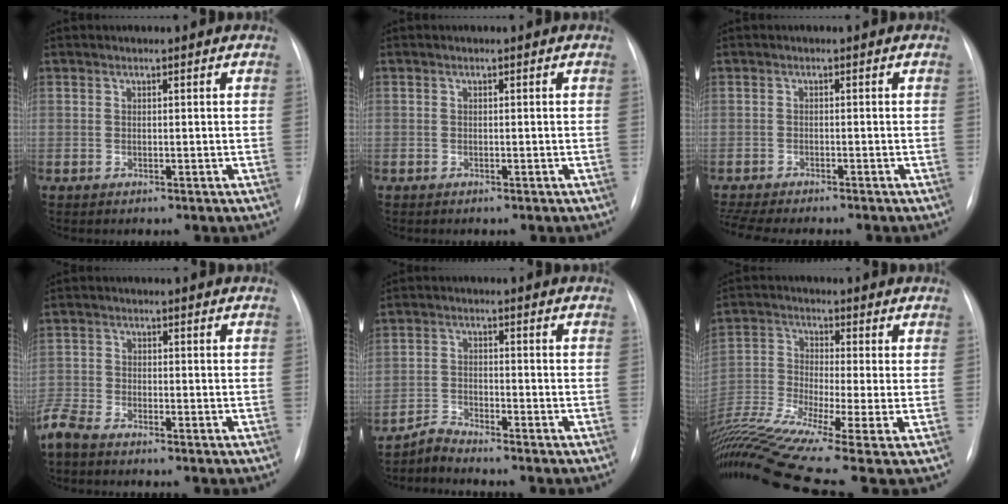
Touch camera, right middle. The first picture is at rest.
{"total": 0.0}
{"total": 9.3, "force": [-8.1, 1.3, 4.2], "torque": [-0.069, -0.011, -0.122]}
{"total": 4.6, "force": [-4.1, 1.0, 1.8], "torque": [-0.048, -0.015, -0.085]}
{"total": 2.8, "force": [-2.8, -0.5, -0.5], "torque": [0.004, -0.021, -0.055]}
{"total": 14.9, "force": [-10.2, -1.1, 10.8], "torque": [-0.242, -0.019, -0.189]}